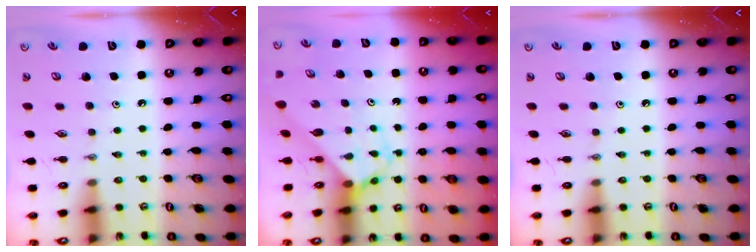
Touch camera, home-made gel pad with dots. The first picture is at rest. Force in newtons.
{"total": 2.9, "press": 2.9, "slide": 0.1}
{"total": 0.0}